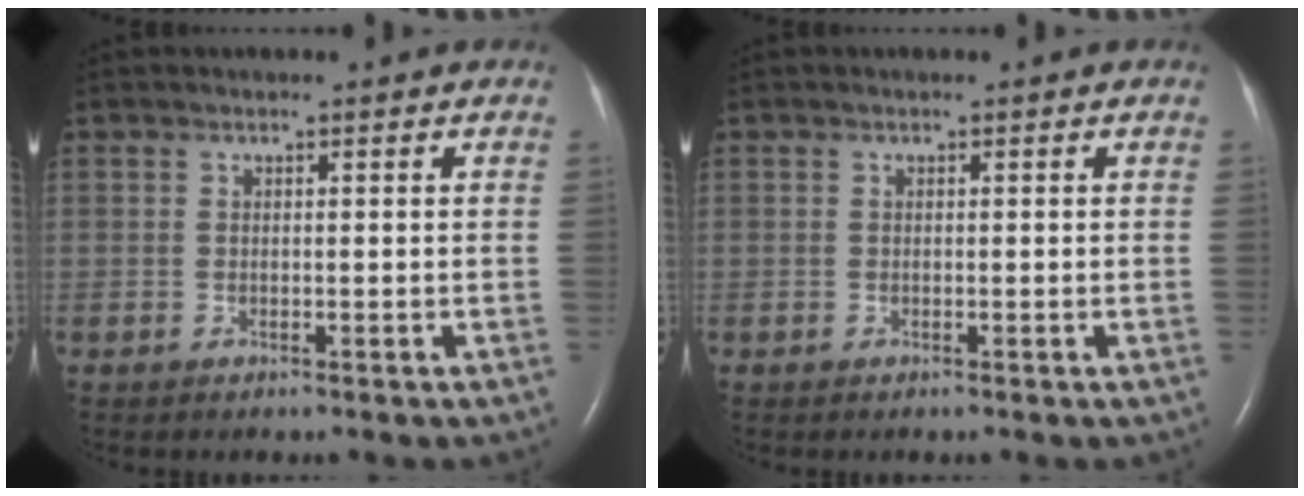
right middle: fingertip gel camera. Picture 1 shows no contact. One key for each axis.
{"total": 0.0}